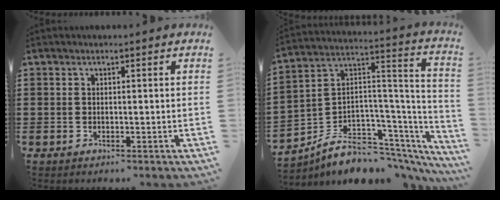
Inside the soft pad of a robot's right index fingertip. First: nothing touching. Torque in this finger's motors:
{"motor_torque": [-2.14, 0.00, -0.06, -0.21]}